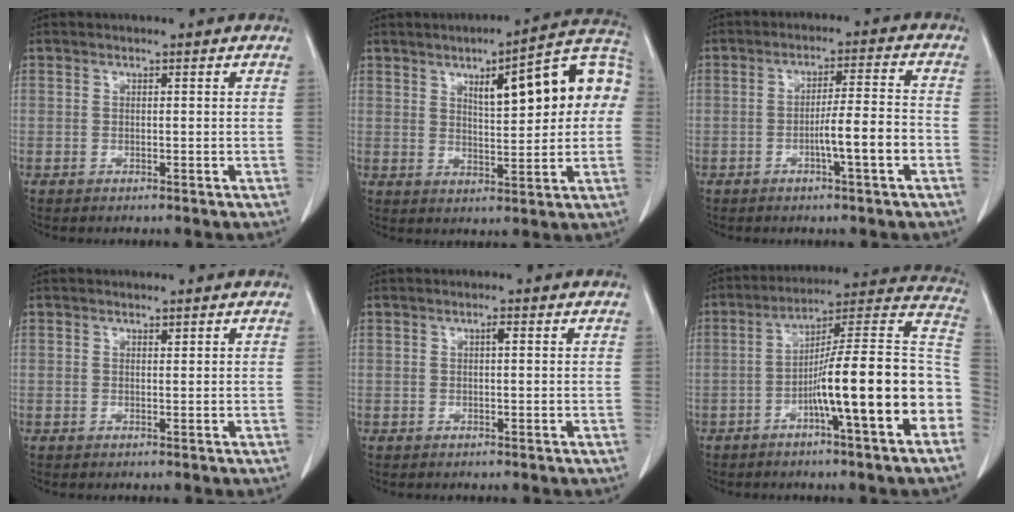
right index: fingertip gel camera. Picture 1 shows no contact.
{"total": 15.3, "force": [3.5, 3.6, 14.4], "torque": [-0.196, 0.037, 0.048]}
{"total": 6.8, "force": [-2.6, 0.0, 6.4], "torque": [-0.102, 0.009, -0.041]}
{"total": 0.0}
{"total": 0.8, "force": [0.2, 0.1, 0.7], "torque": [-0.014, 0.002, 0.002]}
{"total": 18.8, "force": [-5.7, 0.9, 17.9], "torque": [-0.208, 0.032, -0.085]}